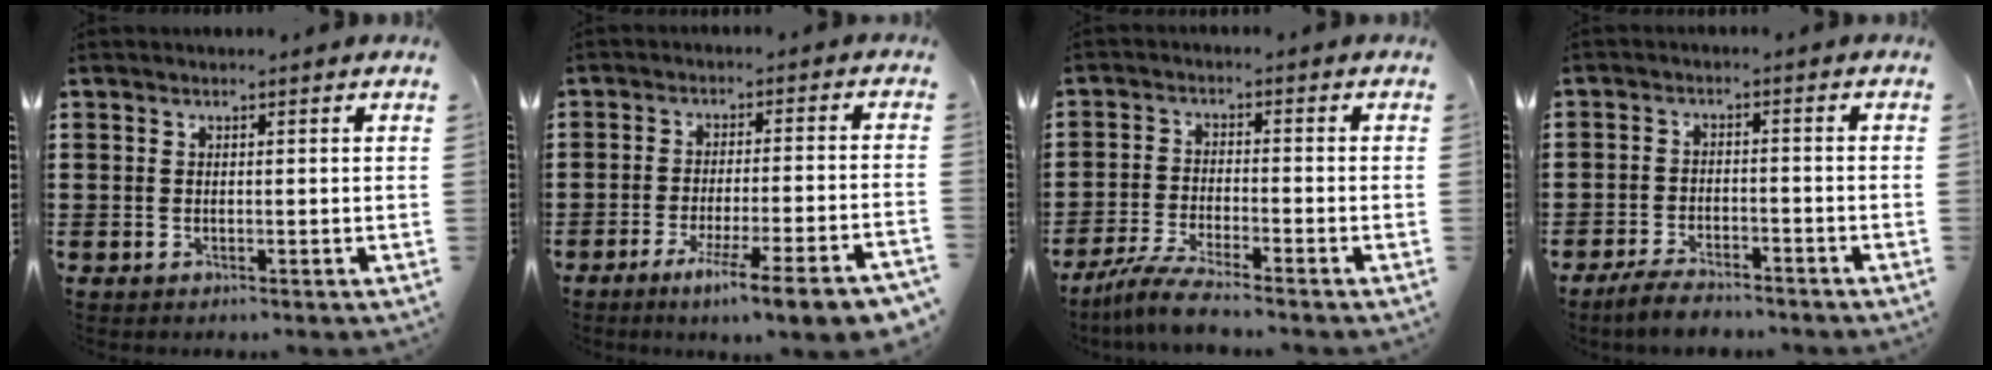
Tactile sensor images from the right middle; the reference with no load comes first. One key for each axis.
{"total": 7.6, "fx": -5.4, "fy": -0.3, "fz": 5.3, "tx": -0.090, "ty": -0.016, "tz": -0.099}
{"total": 5.0, "fx": -4.4, "fy": -0.3, "fz": 2.3, "tx": -0.061, "ty": -0.020, "tz": -0.087}
{"total": 3.9, "fx": -3.6, "fy": 0.8, "fz": 1.0, "tx": -0.027, "ty": 0.006, "tz": -0.076}